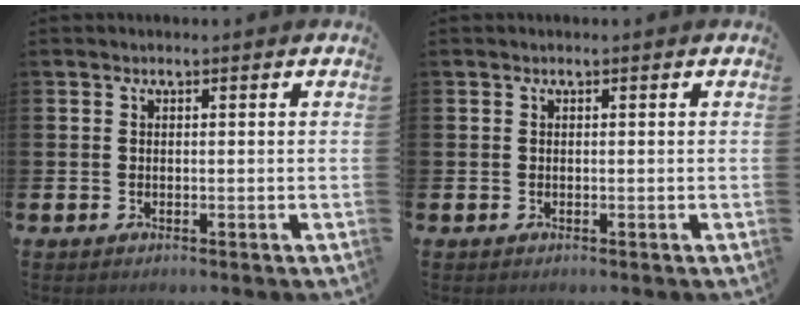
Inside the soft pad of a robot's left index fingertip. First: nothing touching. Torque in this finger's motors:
{"motor_torque": [-0.02, 0.02, 0.00, 0.00]}